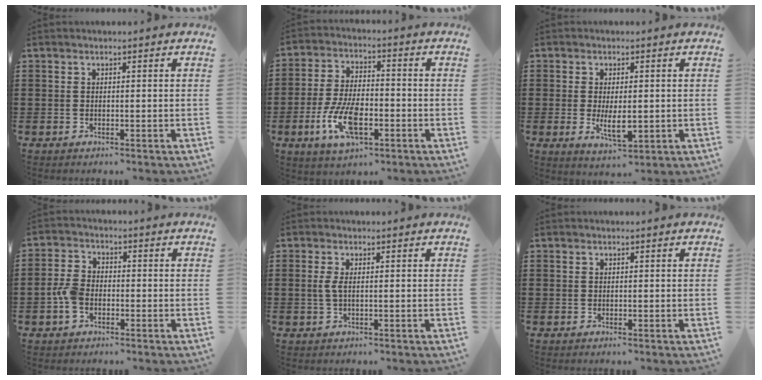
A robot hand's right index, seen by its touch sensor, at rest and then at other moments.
{"total": 9.5, "force": [-3.4, 4.2, 7.8], "torque": [-0.172, -0.007, -0.063]}
{"total": 5.1, "force": [-0.5, 2.1, 4.6], "torque": [-0.086, -0.006, -0.012]}
{"total": 4.3, "force": [-1.4, 2.7, 3.0], "torque": [-0.084, -0.003, -0.033]}
{"total": 2.0, "force": [0.0, 0.5, 1.9], "torque": [-0.045, -0.003, -0.003]}
{"total": 0.0}